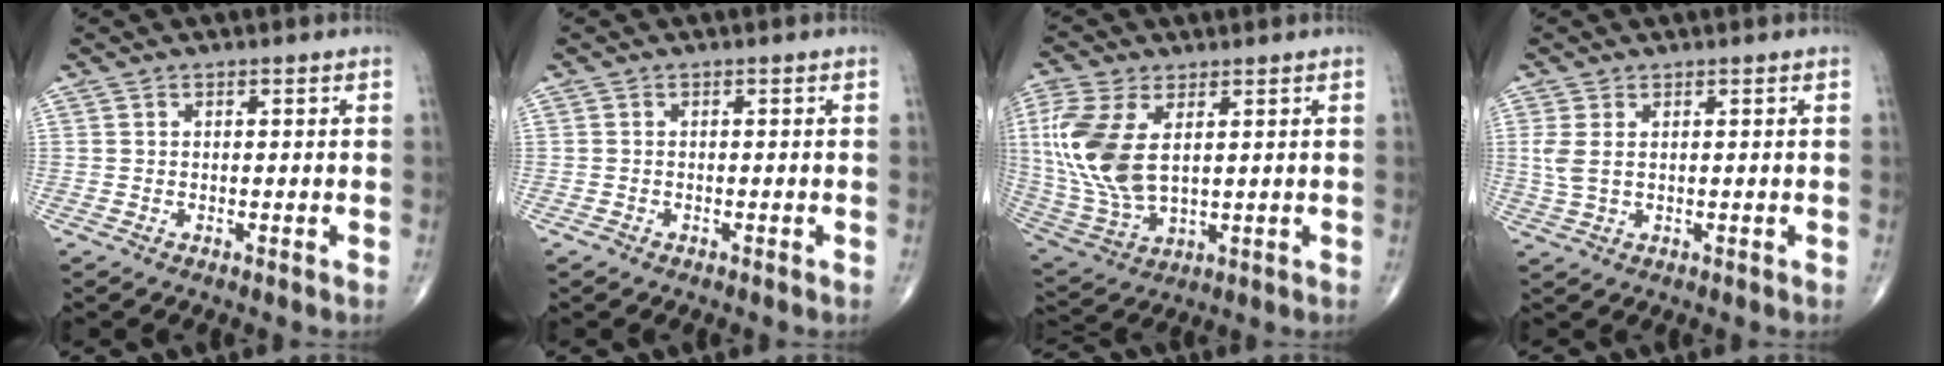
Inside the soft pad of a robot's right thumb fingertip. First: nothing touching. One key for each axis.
{"total": 0.6, "fx": -0.5, "fy": 0.4, "fz": 0.1, "tx": -0.003, "ty": 0.003, "tz": -0.011}
{"total": 15.4, "fx": 3.2, "fy": 8.4, "fz": 12.6, "tx": -0.291, "ty": -0.011, "tz": 0.072}
{"total": 3.6, "fx": 0.7, "fy": 2.0, "fz": 2.9, "tx": -0.079, "ty": 0.002, "tz": 0.019}